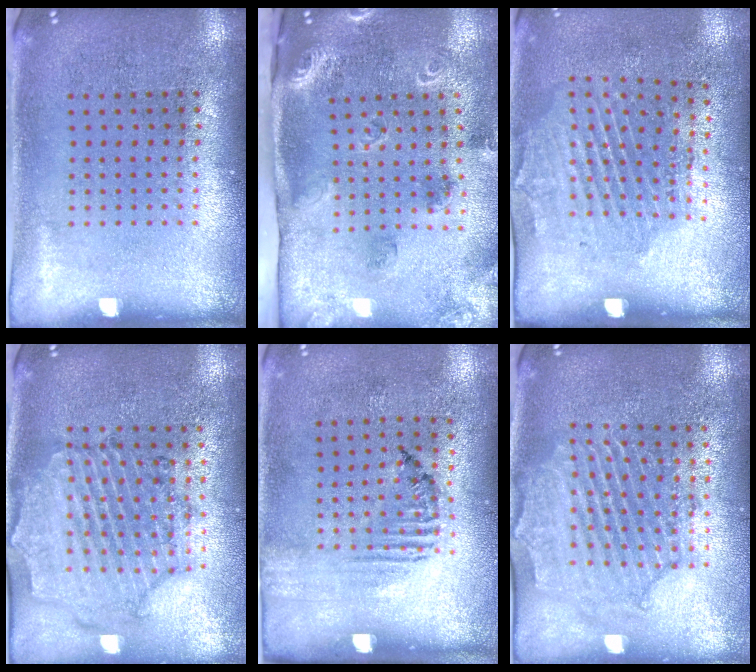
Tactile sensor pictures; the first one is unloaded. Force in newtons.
{"total": 1.9, "press": 1.8, "slide": 0.6}
{"total": 2.0, "press": 1.2, "slide": 1.6}
{"total": 1.2, "press": 1.1, "slide": 0.3}
{"total": 1.6, "press": 1.1, "slide": 1.2}
{"total": 2.1, "press": 2.0, "slide": 0.6}